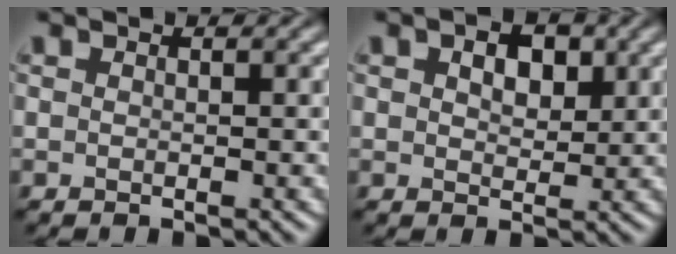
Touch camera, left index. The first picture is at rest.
{"total": 3.3, "force": [1.2, 2.0, 2.2], "torque": [-0.038, 0.003, 0.019]}